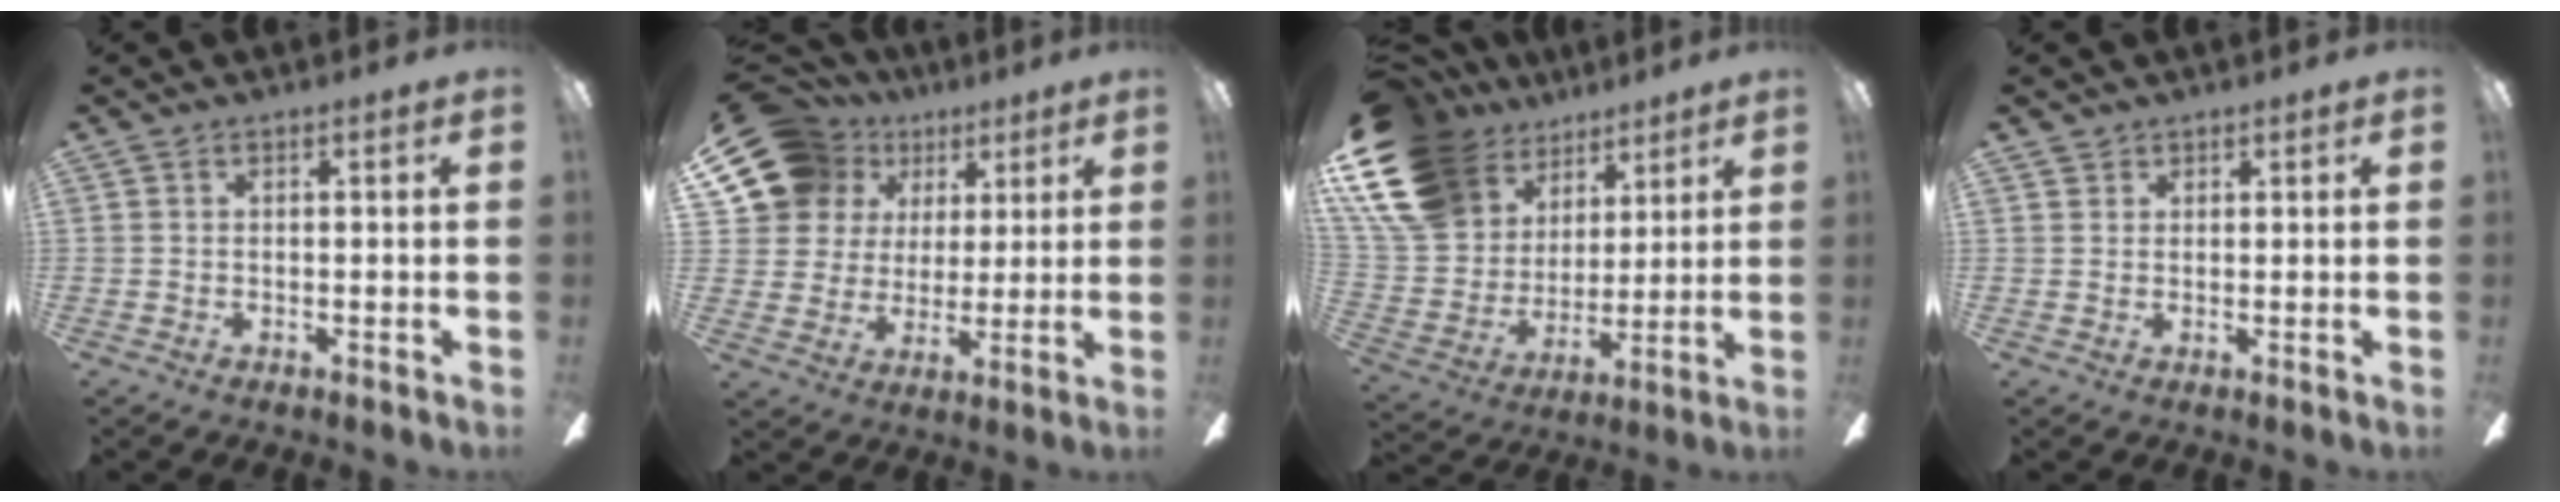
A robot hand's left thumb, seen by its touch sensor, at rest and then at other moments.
{"total": 16.1, "force": [7.9, 12.7, 6.0], "torque": [-0.128, -0.027, 0.156]}
{"total": 21.6, "force": [12.3, 14.7, 9.9], "torque": [-0.215, -0.052, 0.239]}
{"total": 1.6, "force": [1.3, 0.9, -0.2], "torque": [0.012, -0.004, 0.024]}